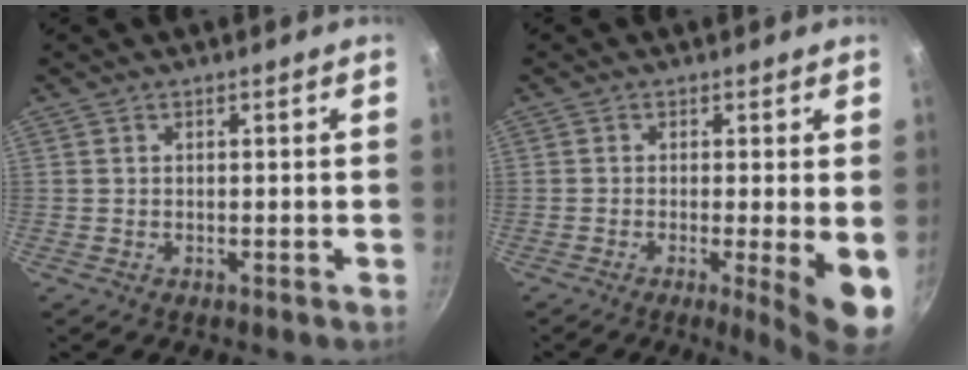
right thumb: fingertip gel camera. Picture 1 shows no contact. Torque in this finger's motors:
{"motor_torque": [-0.07, 0.80, 0.07, -0.08, 0.16]}